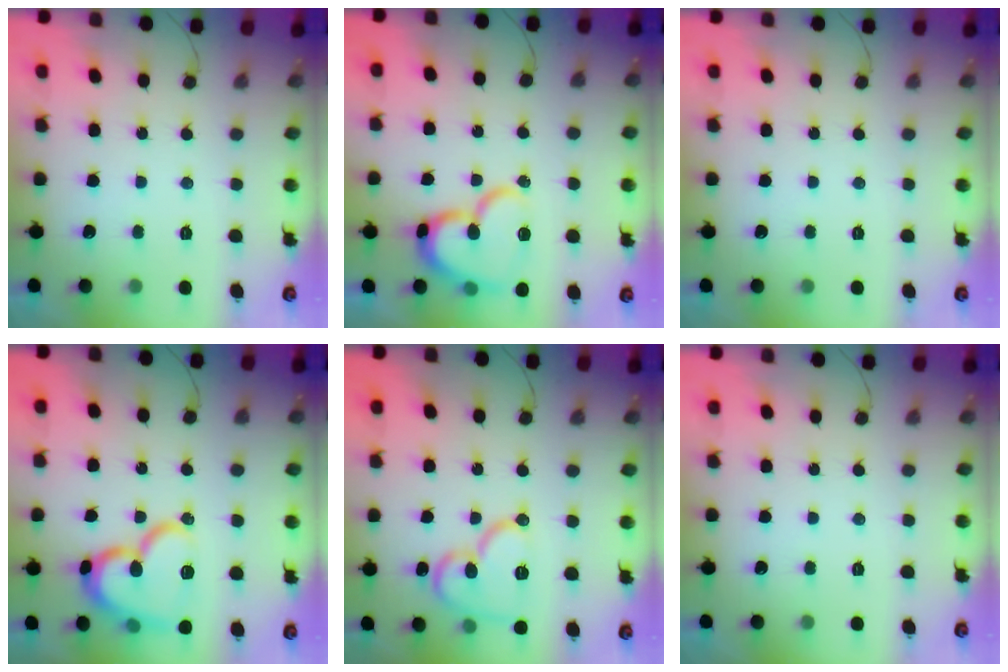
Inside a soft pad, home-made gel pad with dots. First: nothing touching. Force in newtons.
{"total": 16.3, "press": 16.2, "slide": 2.0}
{"total": 0.0}
{"total": 18.2, "press": 18.1, "slide": 2.1}
{"total": 14.7, "press": 14.6, "slide": 1.8}
{"total": 0.0}